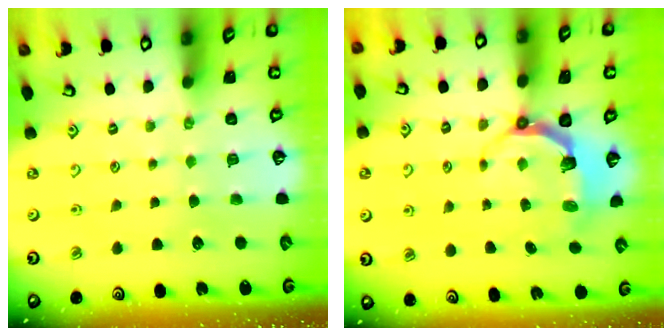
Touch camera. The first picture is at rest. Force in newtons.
{"total": 5.0, "press": 3.4, "slide": 3.6}